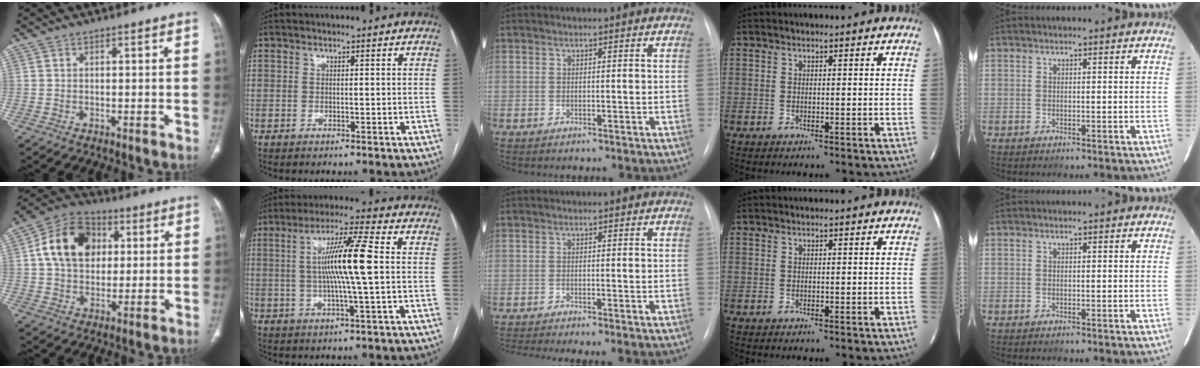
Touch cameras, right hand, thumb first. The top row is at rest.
{"thumb": {"total": 14.7, "force": [3.1, 10.9, 9.3], "torque": [-0.137, 0.011, 0.044]}, "index": {"total": 10.7, "force": [0.8, -0.5, 10.6], "torque": [-0.196, 0.005, 0.011]}, "middle": {"total": 3.7, "force": [-3.2, -0.9, 1.7], "torque": [-0.028, -0.007, -0.052]}}